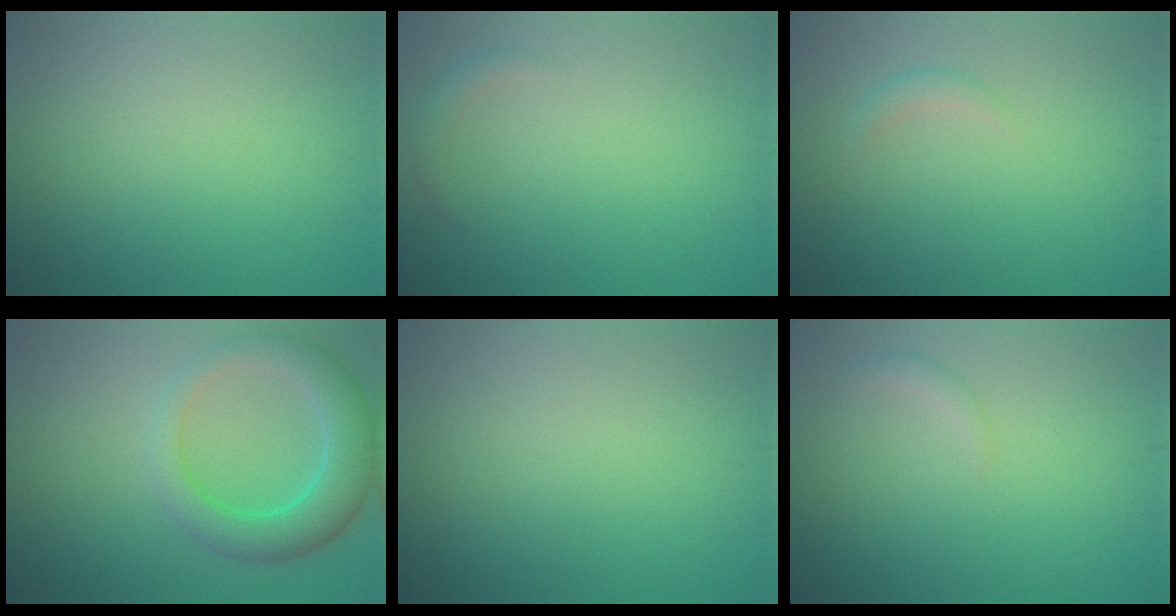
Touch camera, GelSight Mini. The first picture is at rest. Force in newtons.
{"total": 1.2, "press": 1.2, "slide": 0.2}
{"total": 1.0, "press": 1.0, "slide": 0.0}
{"total": 5.4, "press": 5.4, "slide": 0.3}
{"total": 0.0}
{"total": 0.8, "press": 0.8, "slide": 0.0}